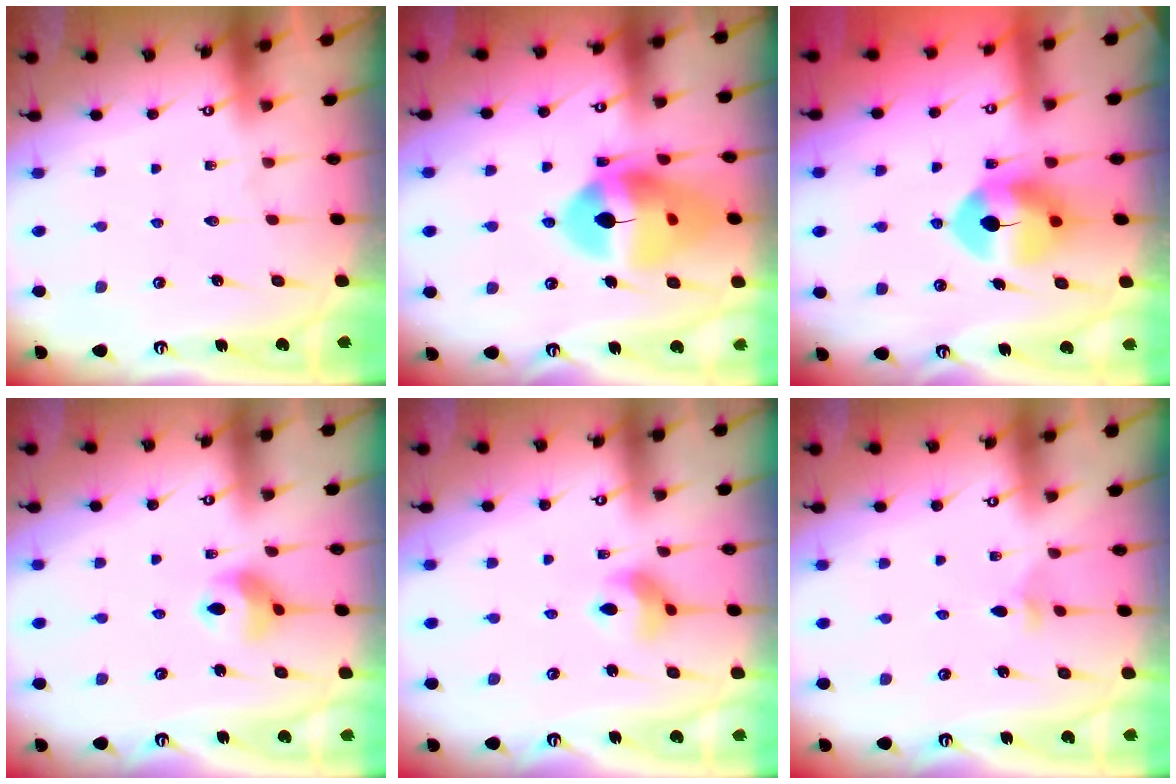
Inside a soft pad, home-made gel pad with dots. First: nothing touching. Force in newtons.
{"total": 18.3, "press": 18.1, "slide": 2.0}
{"total": 9.5, "press": 9.4, "slide": 1.5}
{"total": 8.0, "press": 7.9, "slide": 0.8}
{"total": 6.9, "press": 6.9, "slide": 0.5}
{"total": 2.7, "press": 2.6, "slide": 0.7}